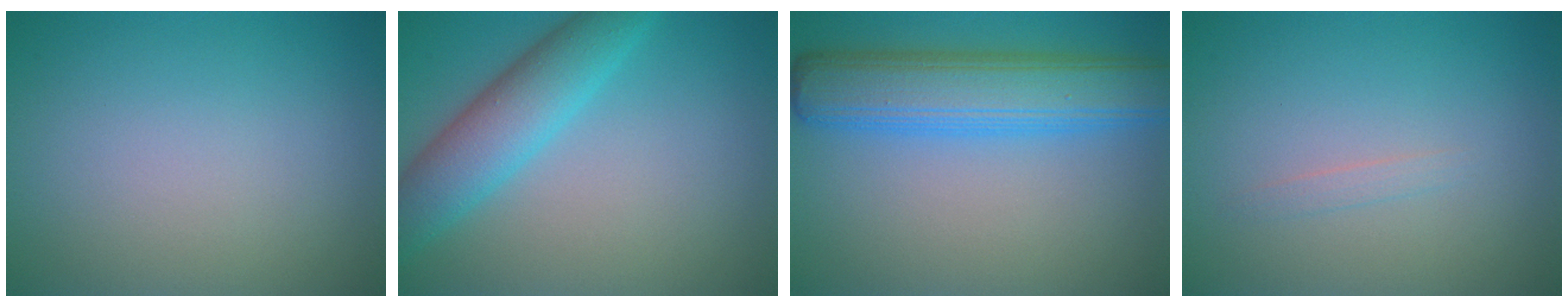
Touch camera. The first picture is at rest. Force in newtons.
{"total": 5.6, "press": 5.6, "slide": 0.2}
{"total": 7.5, "press": 7.5, "slide": 0.1}
{"total": 0.7, "press": 0.7, "slide": 0.1}